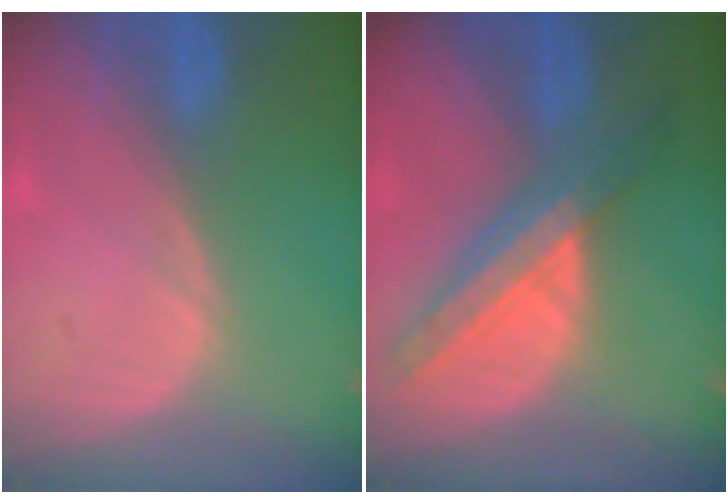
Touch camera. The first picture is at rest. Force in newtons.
{"total": 8.8, "press": 7.6, "slide": 4.4}